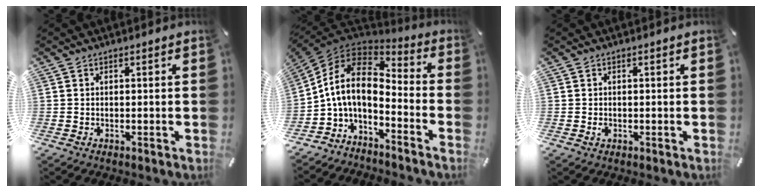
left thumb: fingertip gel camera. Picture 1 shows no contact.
{"total": 11.4, "force": [-0.6, 7.0, 9.0], "torque": [-0.196, 0.000, -0.015]}
{"total": 0.9, "force": [-0.1, 0.7, 0.5], "torque": [-0.012, 0.002, -0.002]}